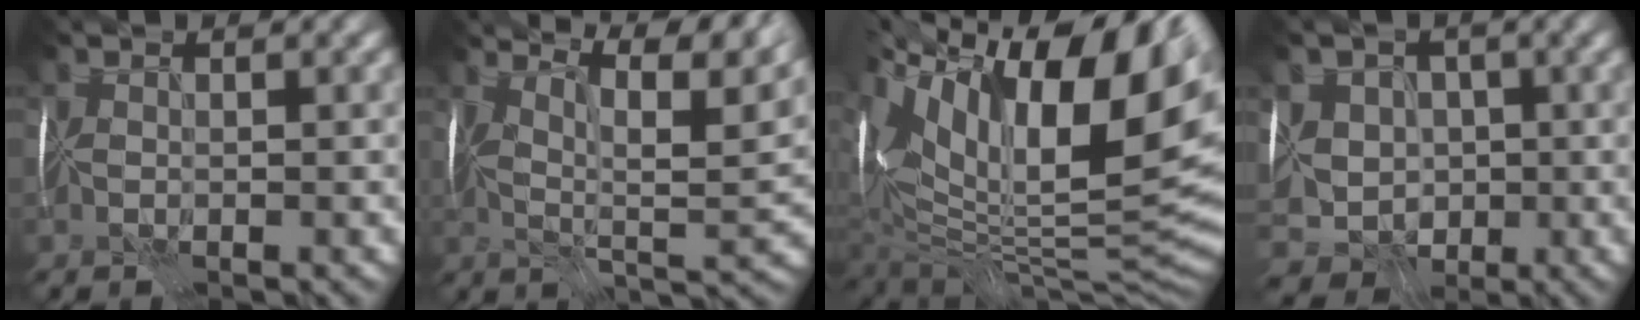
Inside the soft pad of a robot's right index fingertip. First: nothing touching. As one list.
[{"total": 9.8, "force": [6.6, 1.5, 7.1], "torque": [-0.127, 0.003, 0.096]}, {"total": 16.5, "force": [4.4, 6.9, 14.4], "torque": [-0.210, 0.009, 0.079]}, {"total": 6.5, "force": [-0.7, 5.5, 3.5], "torque": [-0.042, 0.004, -0.028]}]